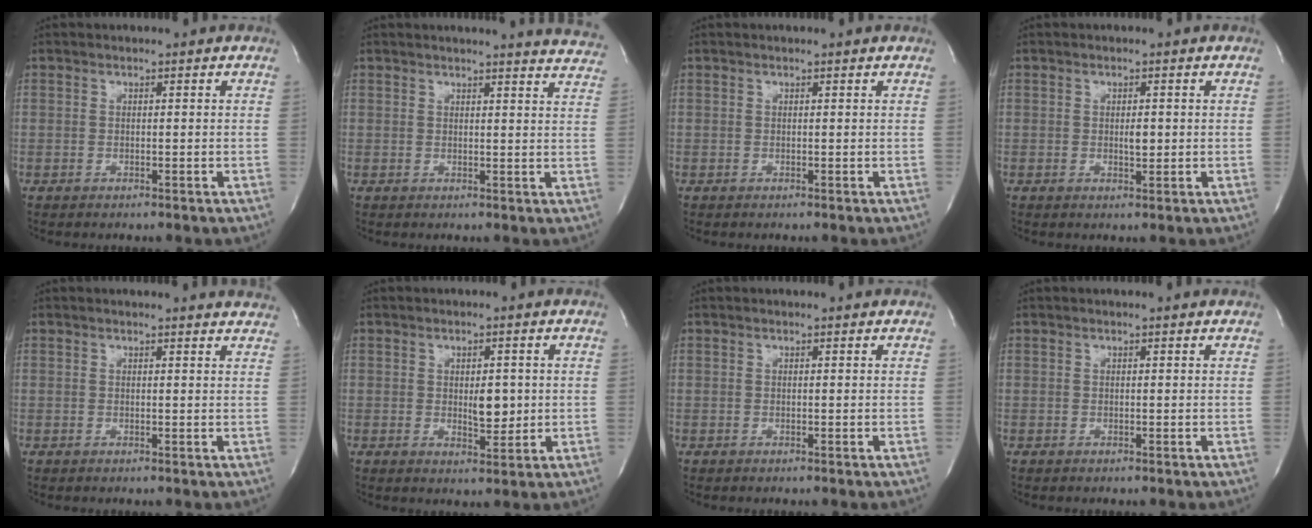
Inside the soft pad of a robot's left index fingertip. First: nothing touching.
{"total": 11.9, "force": [11.6, 0.4, 2.8], "torque": [-0.023, -0.062, 0.102]}
{"total": 0.8, "force": [0.8, -0.1, 0.3], "torque": [-0.007, 0.002, 0.010]}
{"total": 1.7, "force": [0.1, 0.6, 1.5], "torque": [-0.026, -0.001, 0.003]}
{"total": 7.1, "force": [7.0, 0.2, 1.4], "torque": [-0.011, -0.010, 0.055]}
{"total": 3.8, "force": [0.3, 1.7, 3.4], "torque": [-0.052, -0.006, 0.010]}
{"total": 1.2, "force": [1.1, 0.0, 0.3], "torque": [-0.010, 0.006, 0.013]}
{"total": 1.2, "force": [1.1, -0.2, 0.4], "torque": [-0.013, 0.005, 0.014]}